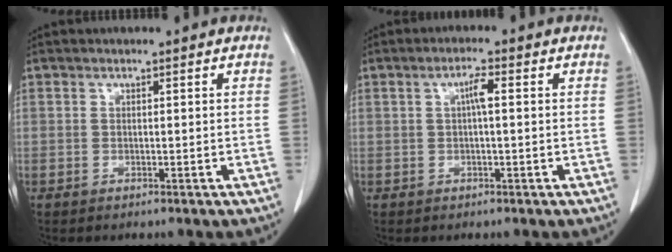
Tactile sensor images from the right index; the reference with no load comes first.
{"total": 2.5, "force": [0.3, 0.3, 2.5], "torque": [-0.045, 0.004, 0.006]}